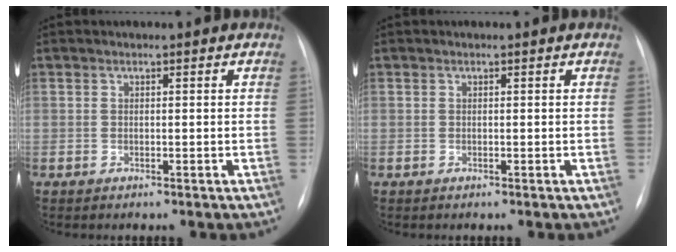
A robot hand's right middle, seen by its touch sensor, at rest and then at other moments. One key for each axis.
{"total": 0.0}